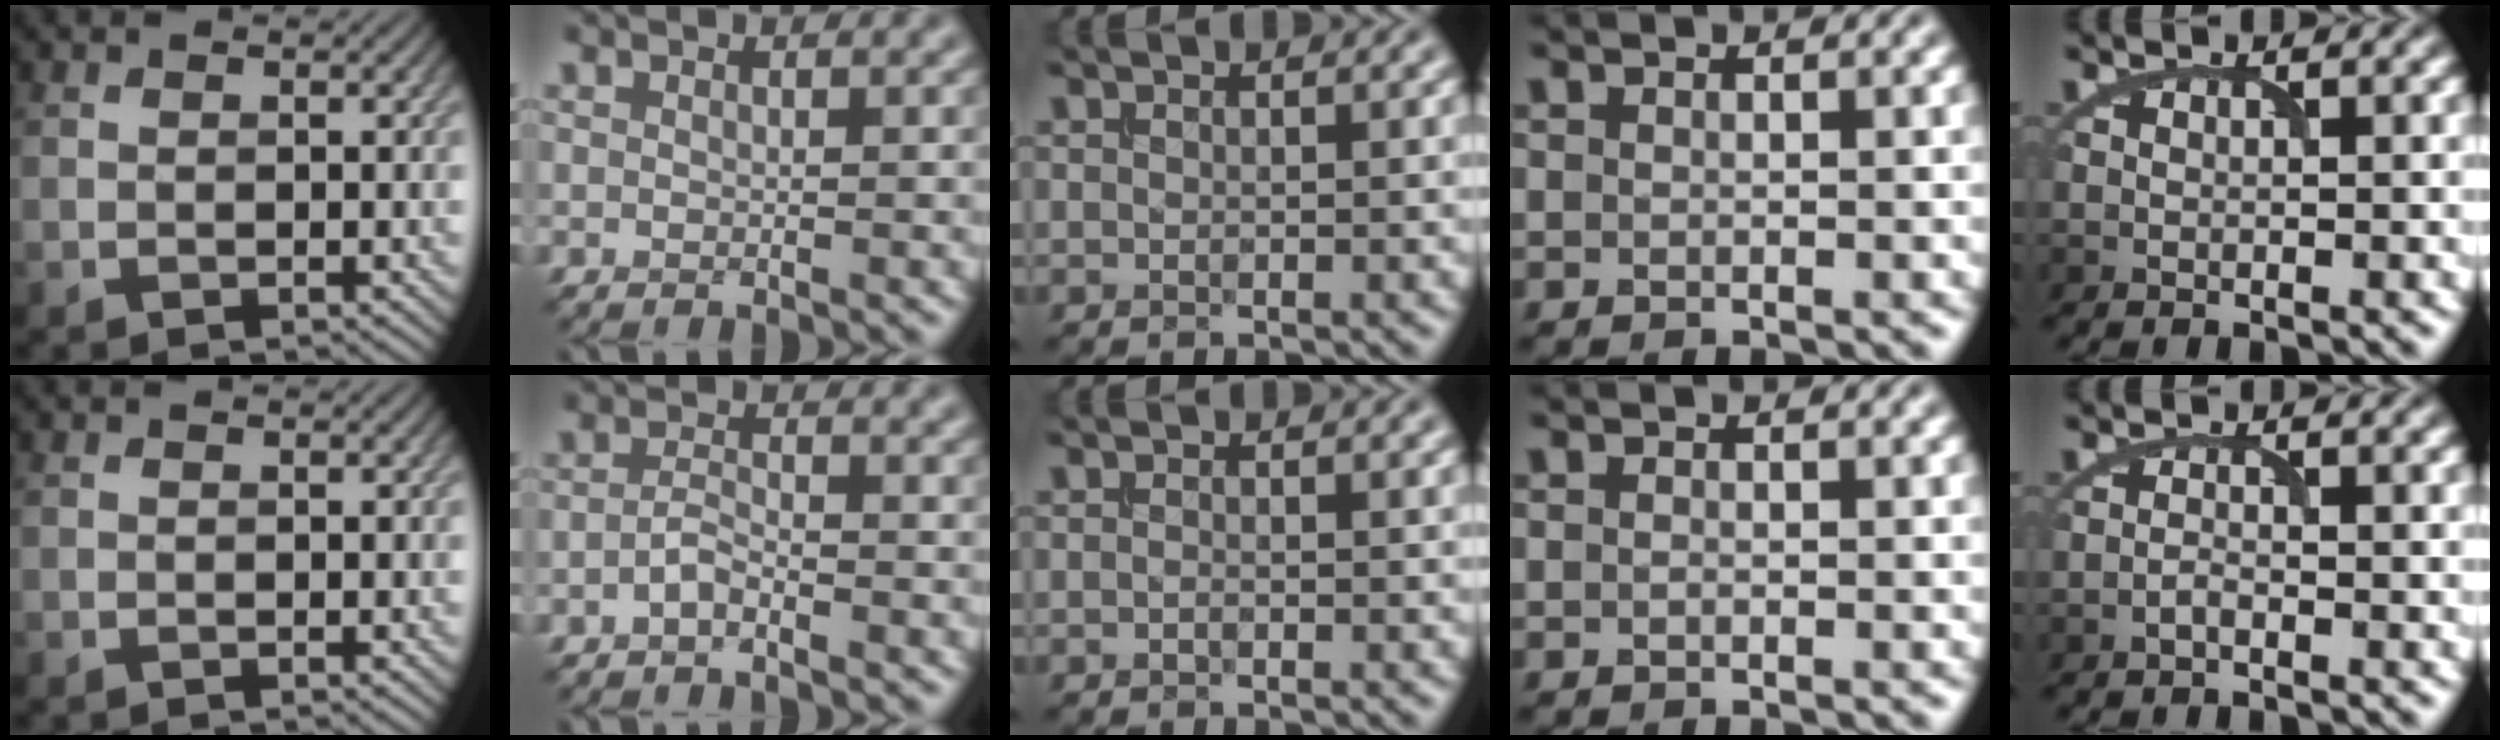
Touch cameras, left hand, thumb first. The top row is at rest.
{"index": {"total": 1.3, "force": [-1.0, 0.2, 0.8], "torque": [-0.023, 0.005, -0.025]}, "little": {"total": 0.7, "force": [-0.5, 0.1, 0.4], "torque": [-0.010, 0.001, -0.012]}}